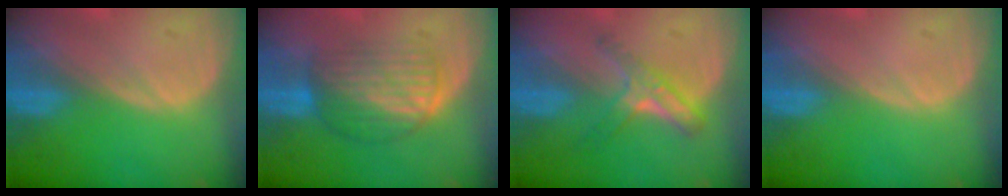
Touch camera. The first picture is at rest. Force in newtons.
{"total": 6.5, "press": 6.3, "slide": 1.5}
{"total": 5.4, "press": 4.8, "slide": 2.6}
{"total": 0.0}